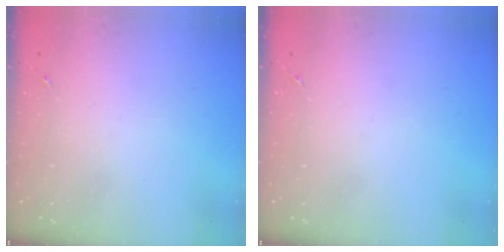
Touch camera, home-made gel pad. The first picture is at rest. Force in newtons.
{"total": 0.0}